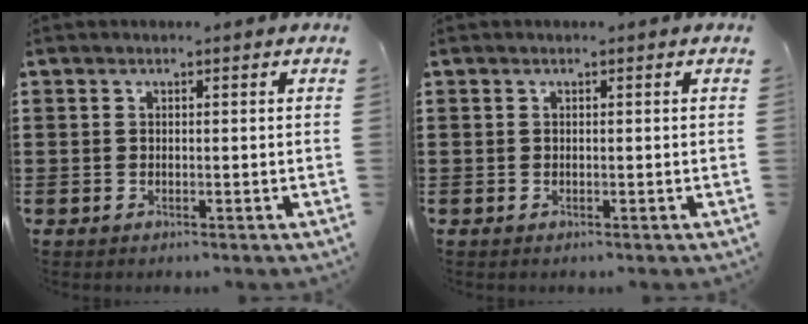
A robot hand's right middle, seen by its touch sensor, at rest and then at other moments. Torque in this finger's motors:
{"motor_torque": [-0.19, -0.10, 0.03, -0.01]}